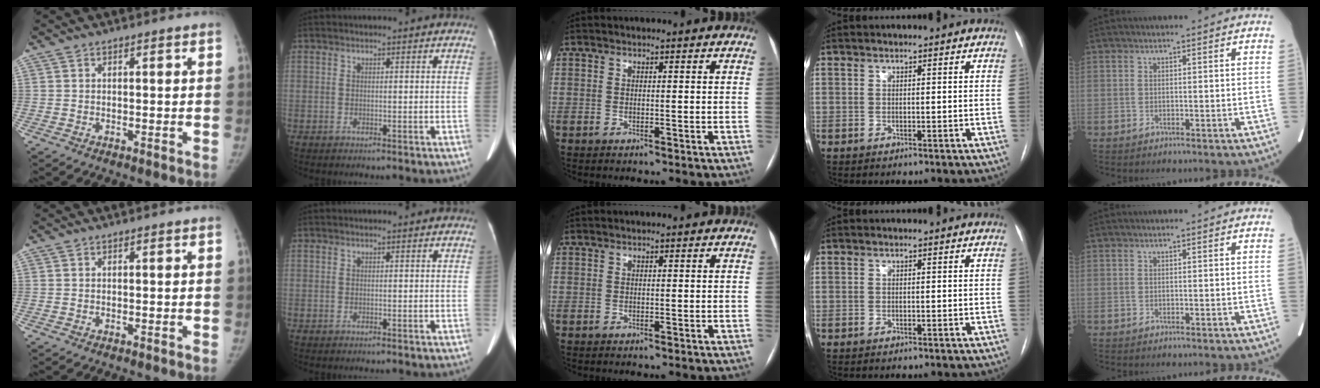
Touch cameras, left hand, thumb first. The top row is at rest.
{}